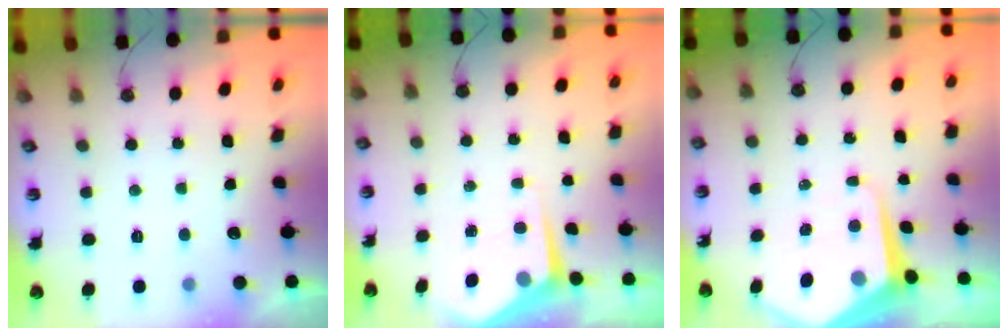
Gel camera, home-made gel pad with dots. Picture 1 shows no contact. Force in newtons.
{"total": 4.6, "press": 4.6, "slide": 0.4}
{"total": 8.9, "press": 8.9, "slide": 0.7}